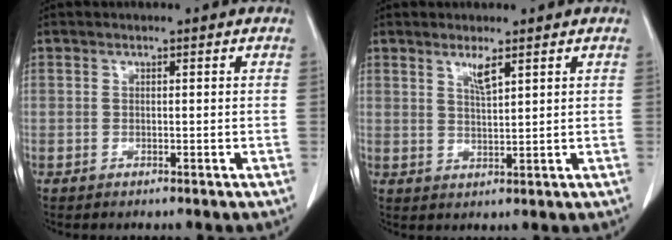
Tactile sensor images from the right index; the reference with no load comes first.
{"total": 2.7, "force": [1.8, 0.1, 2.1], "torque": [-0.043, -0.005, 0.036]}